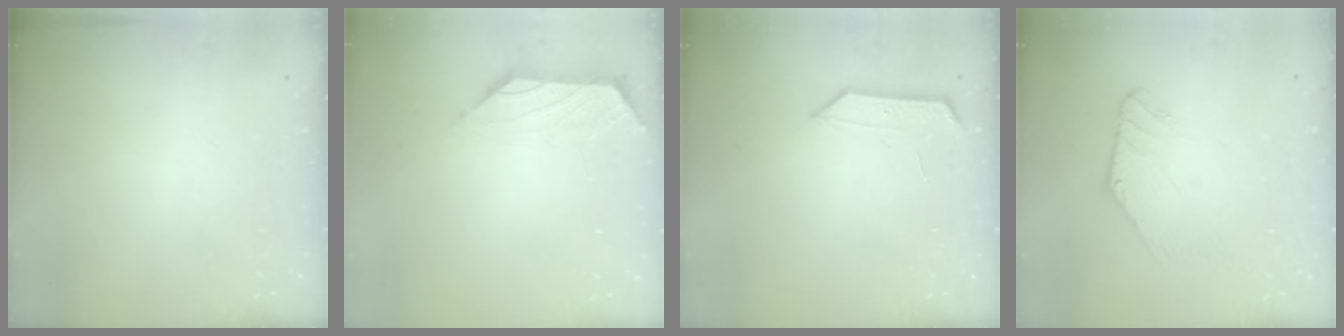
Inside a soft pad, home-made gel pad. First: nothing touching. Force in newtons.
{"total": 0.0}
{"total": 4.7, "press": 4.7, "slide": 0.6}
{"total": 1.0, "press": 1.0, "slide": 0.1}